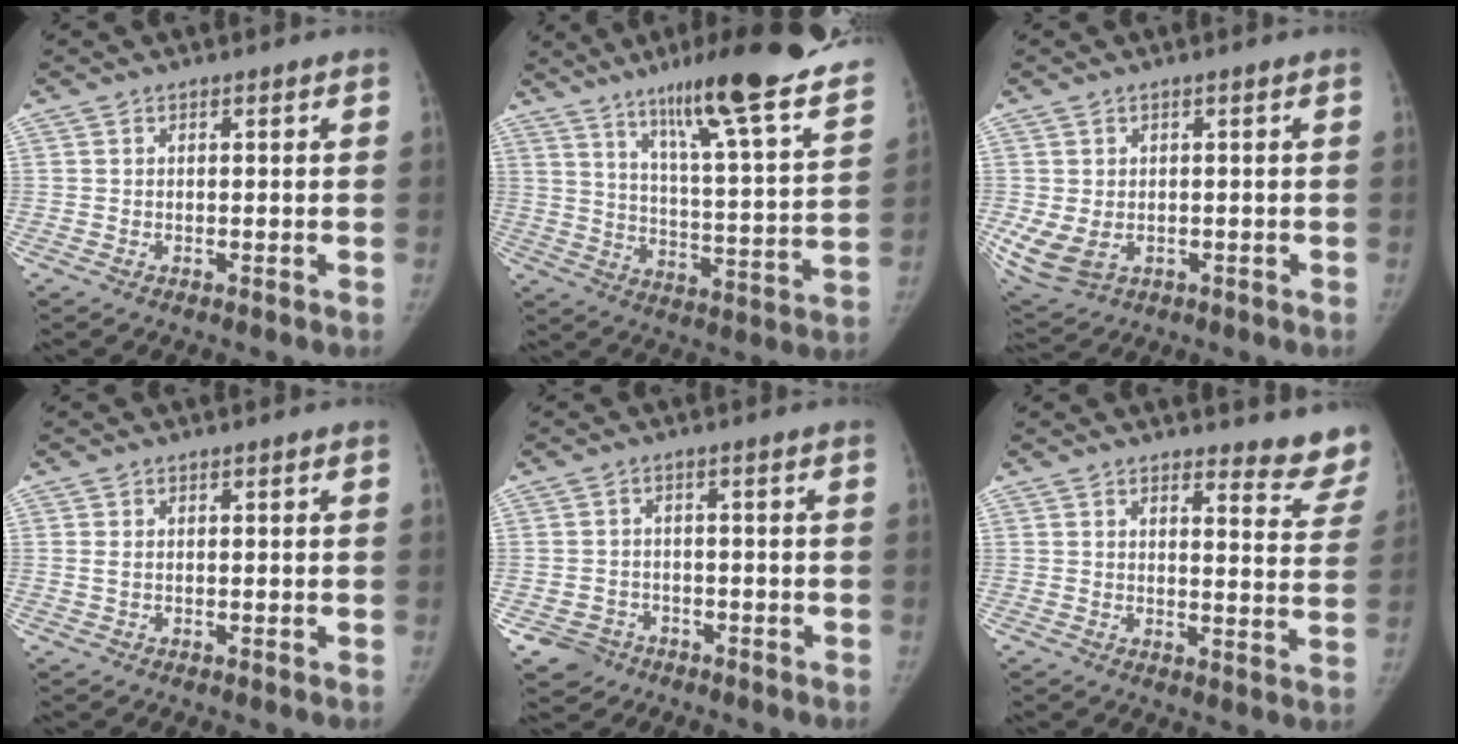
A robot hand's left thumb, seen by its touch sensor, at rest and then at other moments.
{"total": 27.1, "force": [19.2, 2.9, 18.8], "torque": [-0.262, -0.075, 0.276]}
{"total": 8.0, "force": [-1.3, 5.6, 5.5], "torque": [-0.124, -0.009, -0.007]}
{"total": 1.0, "force": [0.1, 0.6, 0.7], "torque": [-0.019, 0.001, 0.005]}
{"total": 4.7, "force": [-2.7, 3.8, 0.5], "torque": [0.002, 0.020, -0.040]}
{"total": 10.1, "force": [9.8, 2.0, 1.5], "torque": [0.022, -0.098, 0.085]}